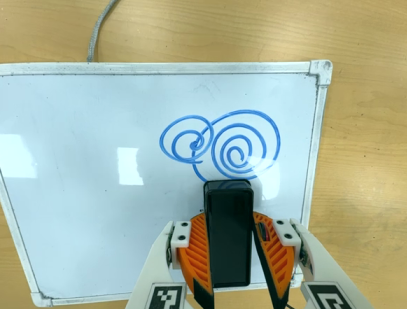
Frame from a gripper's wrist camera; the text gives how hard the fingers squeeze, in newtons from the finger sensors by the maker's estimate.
{"total": 5.8, "left": 5.4, "right": 6.2}